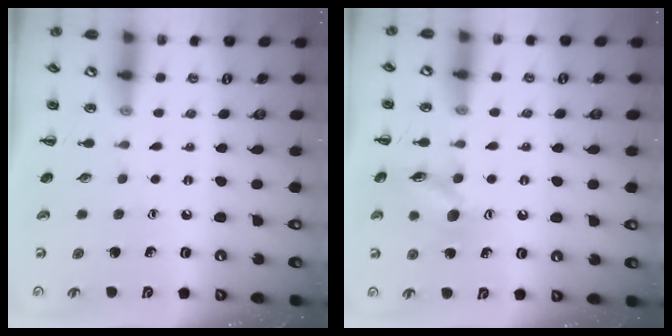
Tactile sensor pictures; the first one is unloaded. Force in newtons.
{"total": 11.7, "press": 11.7, "slide": 0.8}